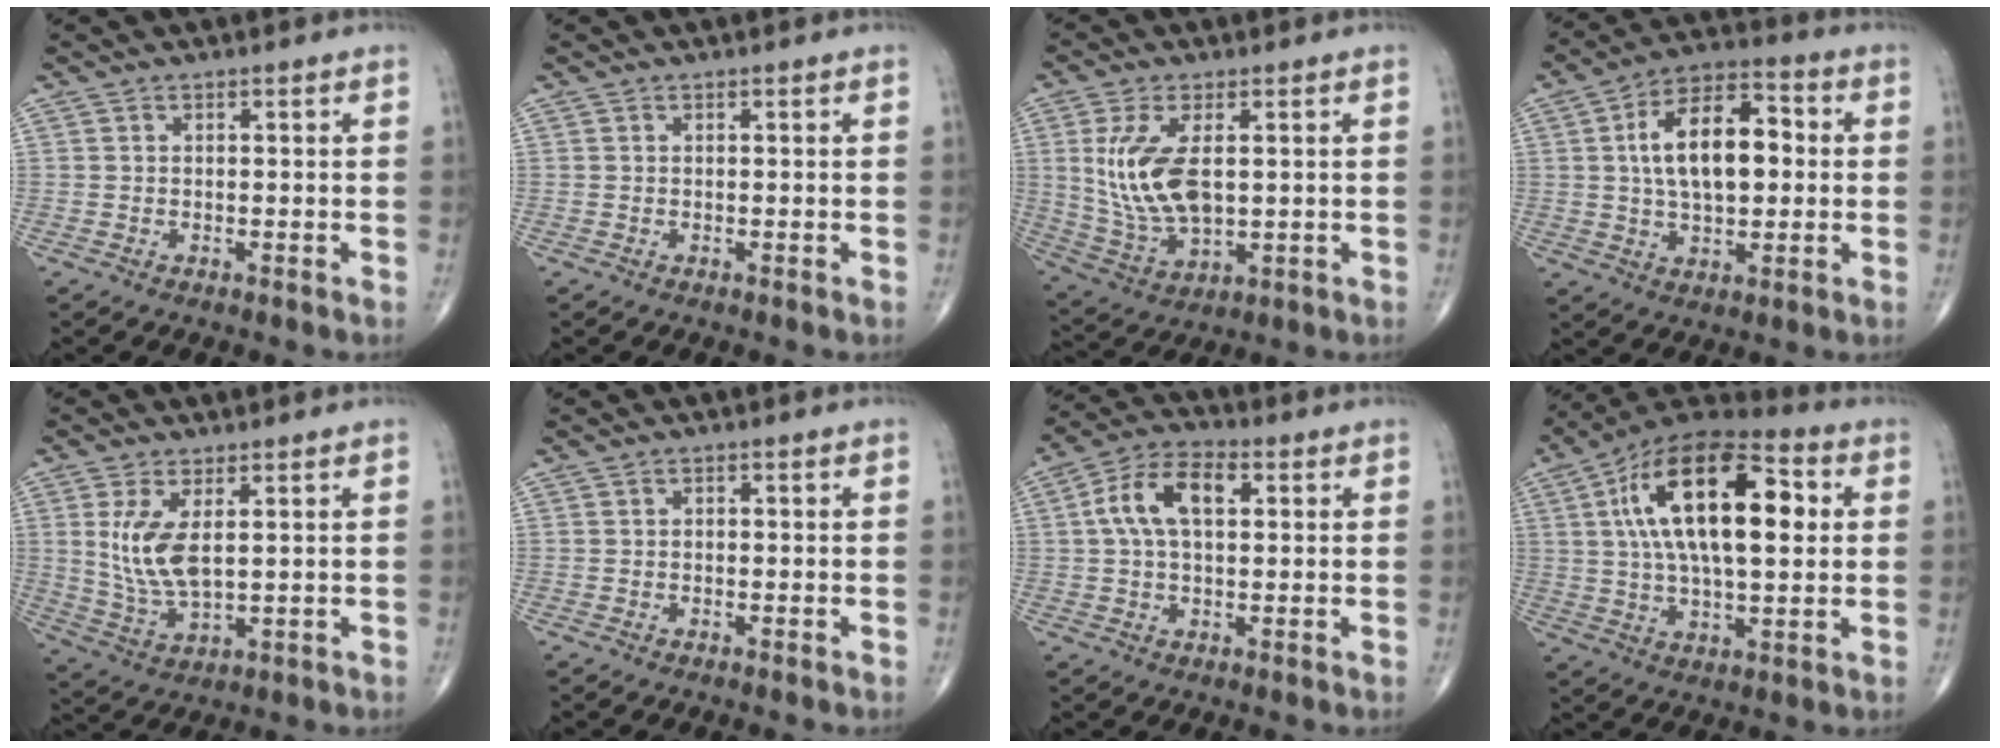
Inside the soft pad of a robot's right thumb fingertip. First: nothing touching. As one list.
[{"total": 0.0}, {"total": 13.0, "force": [1.9, 6.6, 11.1], "torque": [-0.227, -0.012, 0.049]}, {"total": 15.7, "force": [1.7, 8.4, 13.2], "torque": [-0.208, 0.021, 0.022]}, {"total": 9.2, "force": [2.0, 4.1, 7.9], "torque": [-0.163, -0.016, 0.052]}, {"total": 0.5, "force": [-0.1, 0.4, 0.3], "torque": [-0.002, 0.002, -0.006]}, {"total": 10.2, "force": [2.1, 5.6, 8.3], "torque": [-0.157, 0.026, 0.032]}, {"total": 23.7, "force": [4.9, 10.8, 20.5], "torque": [-0.346, 0.016, 0.070]}]